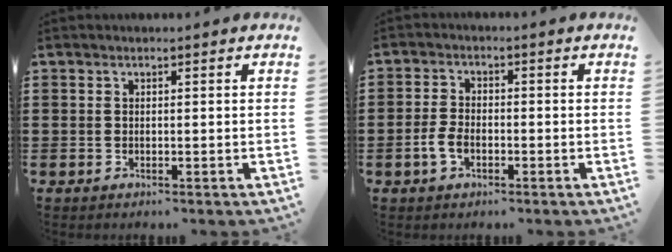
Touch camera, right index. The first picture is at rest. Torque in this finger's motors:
{"motor_torque": [1.11, 1.03, 0.37, 0.10]}